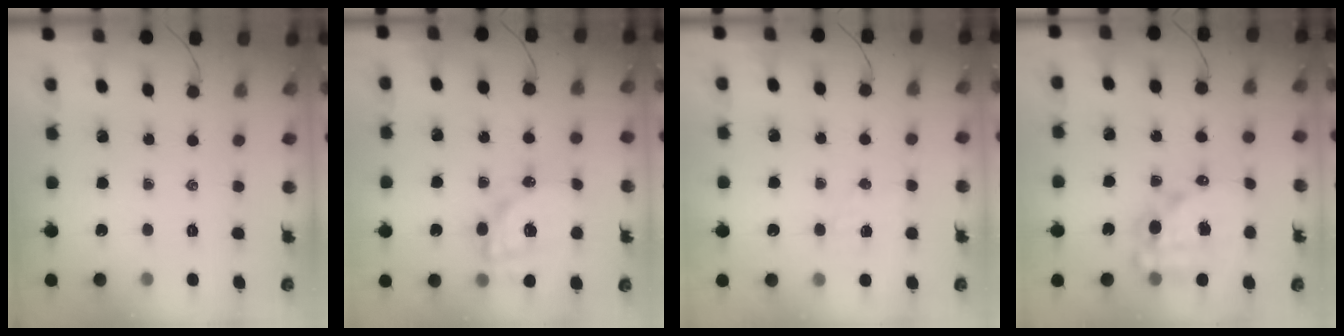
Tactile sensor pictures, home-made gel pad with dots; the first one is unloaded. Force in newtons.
{"total": 14.5, "press": 14.1, "slide": 3.3}
{"total": 3.7, "press": 3.5, "slide": 1.0}
{"total": 13.8, "press": 13.4, "slide": 3.2}